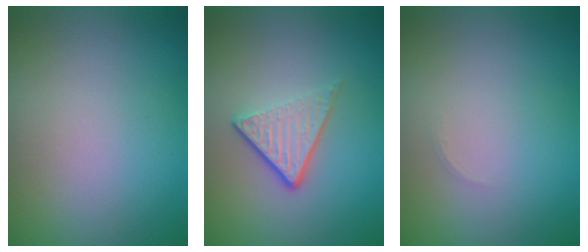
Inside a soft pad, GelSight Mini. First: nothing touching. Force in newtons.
{"total": 3.6, "press": 2.4, "slide": 2.6}
{"total": 0.6, "press": 0.6, "slide": 0.1}